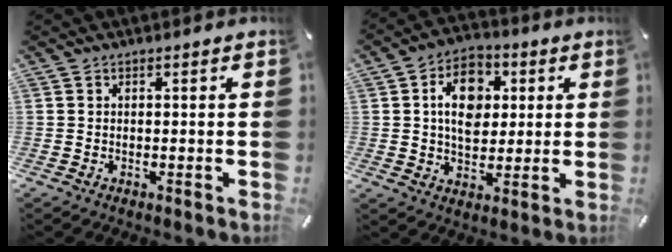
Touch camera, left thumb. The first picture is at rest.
{"total": 11.1, "force": [2.1, 8.2, 7.1], "torque": [-0.101, 0.006, 0.036]}